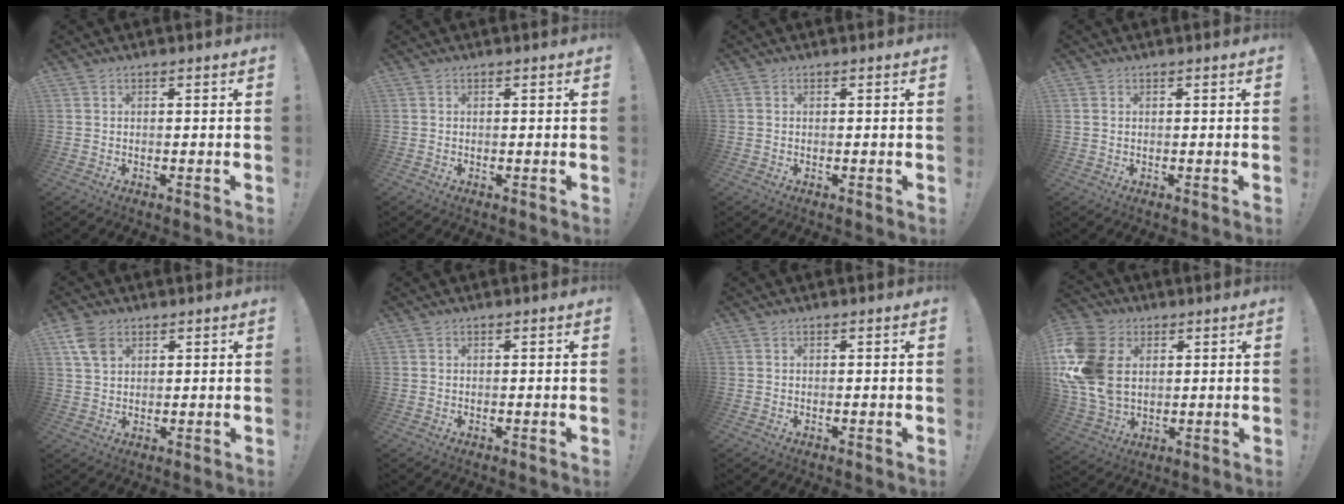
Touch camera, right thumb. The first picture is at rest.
{"total": 0.0}
{"total": 0.0}
{"total": 0.9, "force": [0.3, 0.8, 0.3], "torque": [-0.010, 0.005, 0.006]}
{"total": 6.4, "force": [3.1, 4.3, 3.7], "torque": [-0.053, -0.008, 0.062]}
{"total": 0.0}
{"total": 0.0}
{"total": 20.2, "force": [3.3, 15.1, 13.0], "torque": [-0.267, -0.008, 0.067]}